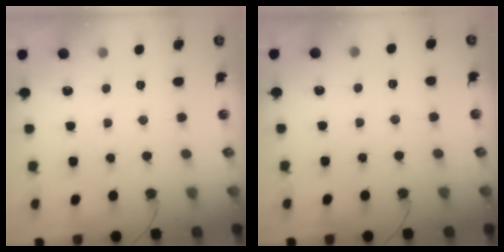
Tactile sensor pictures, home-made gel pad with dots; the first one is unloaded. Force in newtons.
{"total": 3.8, "press": 3.7, "slide": 1.0}